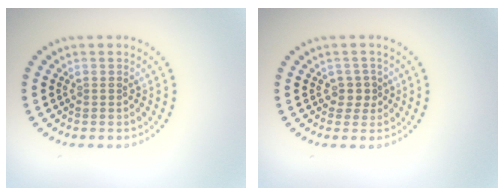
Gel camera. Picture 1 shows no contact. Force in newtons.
{"total": 1.6, "press": 1.3, "slide": 0.9}